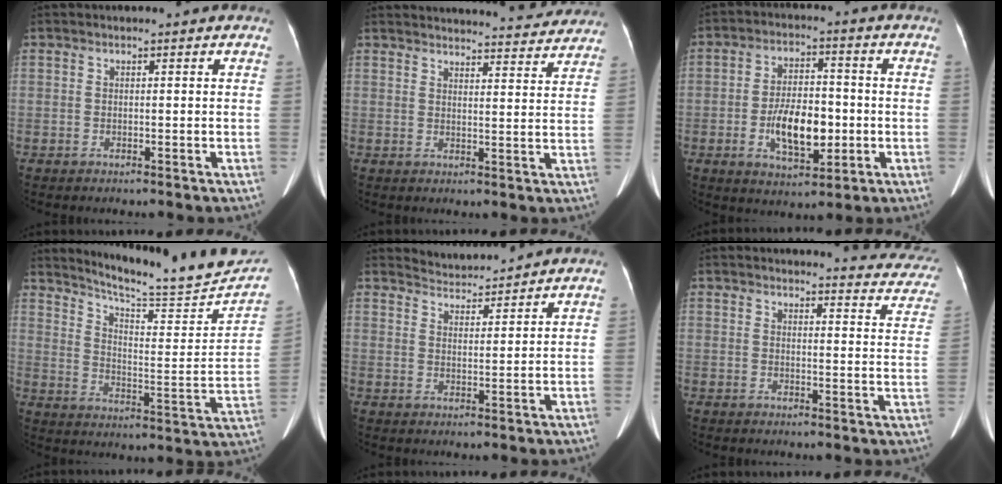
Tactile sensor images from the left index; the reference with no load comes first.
{"total": 19.6, "force": [18.8, 3.2, 4.5], "torque": [-0.055, -0.011, 0.223]}
{"total": 9.8, "force": [-2.2, 4.5, 8.5], "torque": [-0.160, 0.006, -0.034]}
{"total": 20.4, "force": [19.1, 0.6, 7.2], "torque": [-0.112, -0.069, 0.258]}
{"total": 3.9, "force": [3.8, -0.2, -0.8], "torque": [0.002, 0.008, 0.071]}
{"total": 14.8, "force": [14.3, 2.7, 2.5], "torque": [0.009, -0.058, 0.128]}